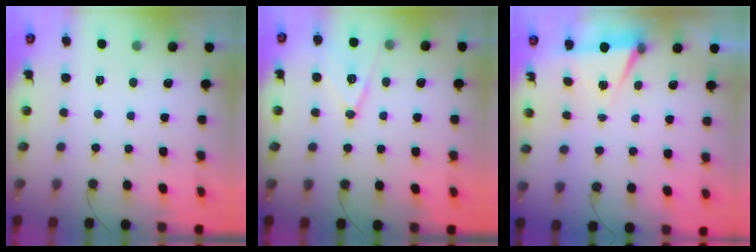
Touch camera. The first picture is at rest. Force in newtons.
{"total": 12.7, "press": 12.3, "slide": 3.2}
{"total": 4.9, "press": 2.0, "slide": 4.5}